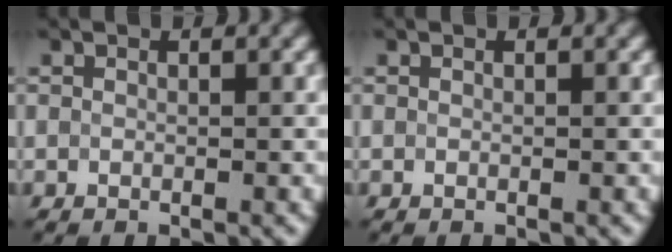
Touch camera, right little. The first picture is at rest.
{"total": 0.0}